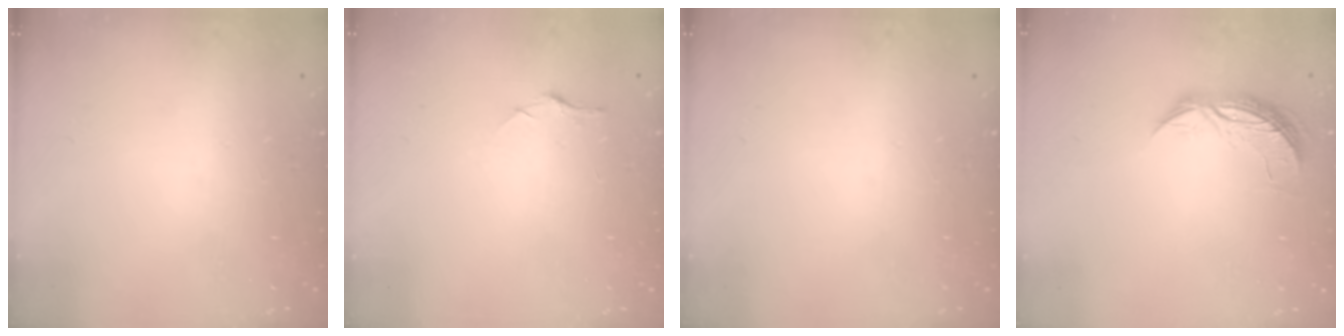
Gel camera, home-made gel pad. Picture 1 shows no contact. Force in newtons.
{"total": 5.7, "press": 5.6, "slide": 0.6}
{"total": 0.0}
{"total": 7.1, "press": 7.1, "slide": 0.4}